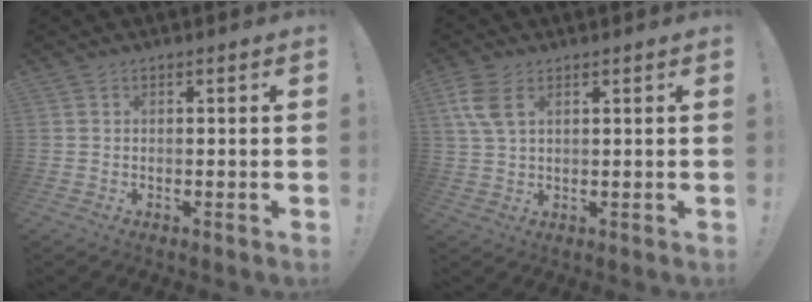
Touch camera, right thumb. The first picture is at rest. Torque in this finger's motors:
{"motor_torque": [0.06, 0.08, 0.17, 0.09, 0.05]}